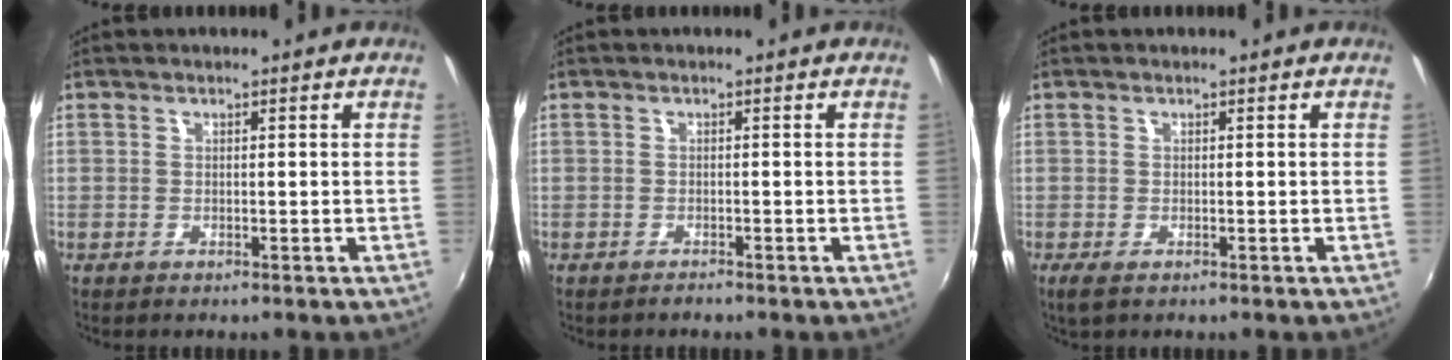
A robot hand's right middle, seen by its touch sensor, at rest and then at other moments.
{"total": 0.7, "force": [-0.7, 0.0, 0.1], "torque": [-0.001, -0.001, -0.013]}
{"total": 1.5, "force": [-0.6, 0.5, 1.3], "torque": [-0.026, -0.006, -0.010]}